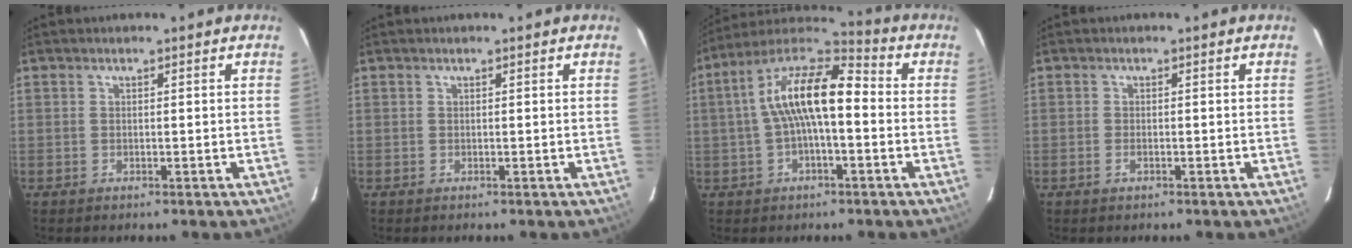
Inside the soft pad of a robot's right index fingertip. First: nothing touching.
{"total": 0.0}
{"total": 13.8, "force": [-0.3, 4.9, 12.9], "torque": [-0.242, 0.026, -0.014]}
{"total": 1.2, "force": [-0.7, 0.6, 0.8], "torque": [-0.017, 0.001, -0.012]}